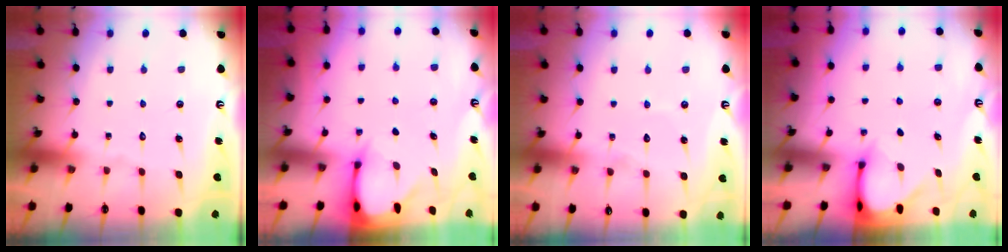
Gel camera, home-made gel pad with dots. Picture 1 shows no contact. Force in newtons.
{"total": 2.5, "press": 2.5, "slide": 0.5}
{"total": 4.7, "press": 4.7, "slide": 0.3}
{"total": 3.0, "press": 3.0, "slide": 0.3}